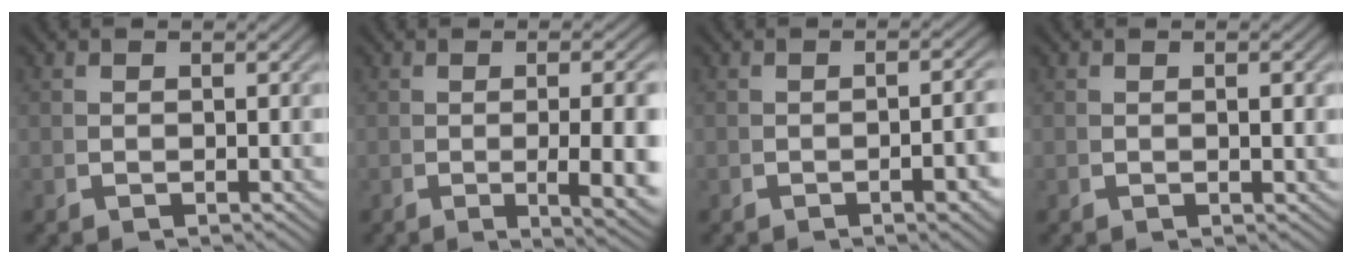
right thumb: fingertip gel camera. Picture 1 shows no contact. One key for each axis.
{"total": 6.3, "fx": -1.3, "fy": 1.8, "fz": 5.9, "tx": -0.094, "ty": -0.007, "tz": -0.011}
{"total": 2.8, "fx": -1.2, "fy": 0.5, "fz": 2.5, "tx": -0.034, "ty": 0.006, "tz": -0.016}
{"total": 0.9, "fx": 0.2, "fy": 0.3, "fz": 0.8, "tx": -0.012, "ty": 0.001, "tz": 0.002}